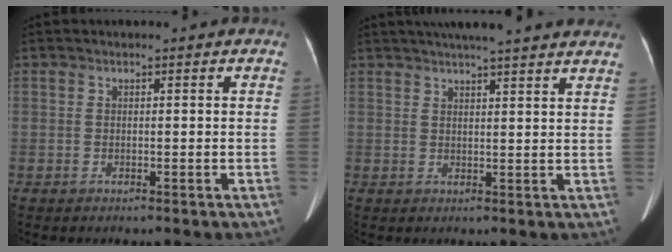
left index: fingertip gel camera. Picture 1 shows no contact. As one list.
[{"total": 17.0, "force": [14.8, 1.1, 8.3], "torque": [-0.125, 0.034, 0.182]}]